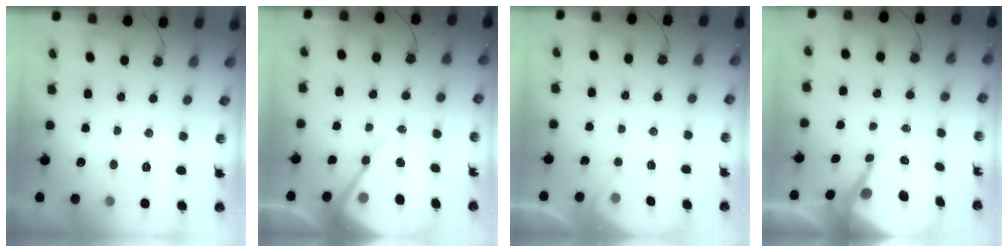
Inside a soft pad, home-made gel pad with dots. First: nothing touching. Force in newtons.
{"total": 10.7, "press": 10.6, "slide": 0.9}
{"total": 2.5, "press": 2.5, "slide": 0.4}
{"total": 9.3, "press": 9.2, "slide": 0.9}